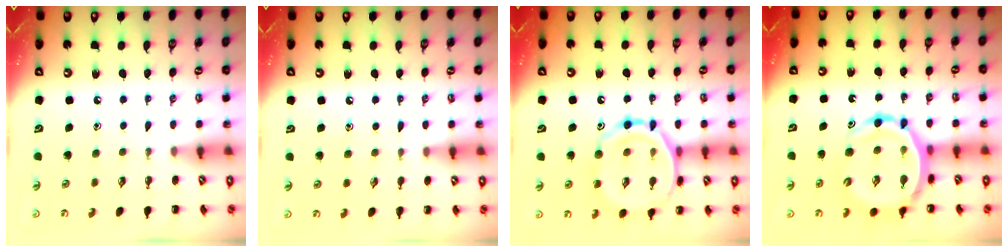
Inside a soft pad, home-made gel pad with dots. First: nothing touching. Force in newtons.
{"total": 4.9, "press": 4.5, "slide": 1.7}
{"total": 16.6, "press": 16.5, "slide": 1.5}
{"total": 14.7, "press": 14.1, "slide": 4.2}